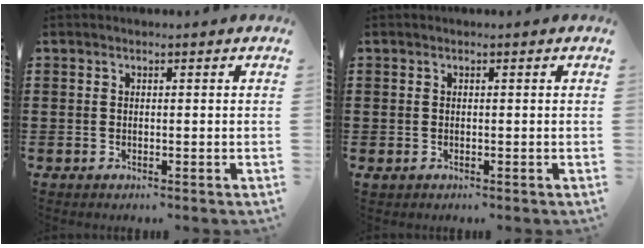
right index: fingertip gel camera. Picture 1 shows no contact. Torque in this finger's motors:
{"motor_torque": [0.10, -0.45, 0.00, 0.05]}